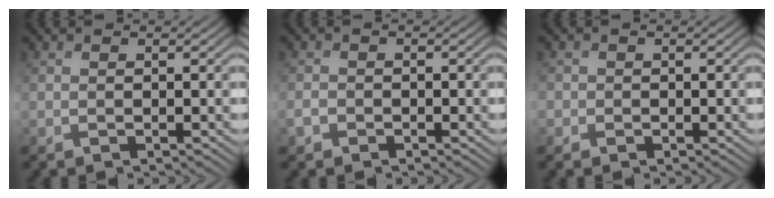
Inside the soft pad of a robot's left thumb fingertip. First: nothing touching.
{"total": 1.5, "force": [-0.8, 1.1, 0.5], "torque": [-0.014, -0.002, -0.022]}
{"total": 1.3, "force": [-0.1, 1.3, 0.0], "torque": [0.005, -0.002, -0.007]}